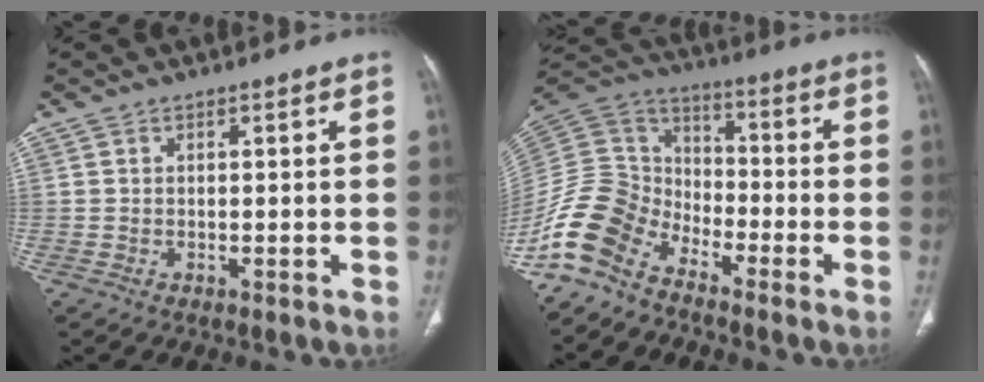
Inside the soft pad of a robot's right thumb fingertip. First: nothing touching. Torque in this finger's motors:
{"motor_torque": [0.33, 0.15, 1.43, -1.32, 0.24]}